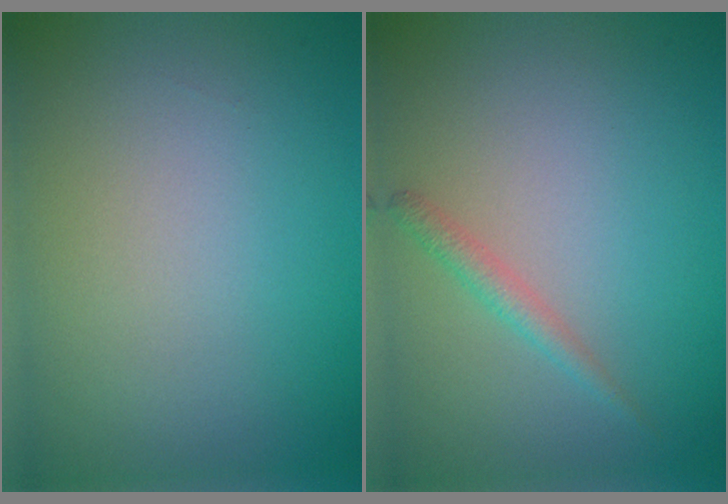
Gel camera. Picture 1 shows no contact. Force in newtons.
{"total": 1.4, "press": 1.4, "slide": 0.1}